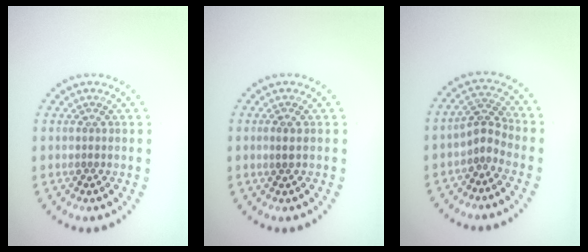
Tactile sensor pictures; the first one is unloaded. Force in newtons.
{"total": 0.9, "press": 0.8, "slide": 0.1}
{"total": 2.1, "press": 1.6, "slide": 1.5}